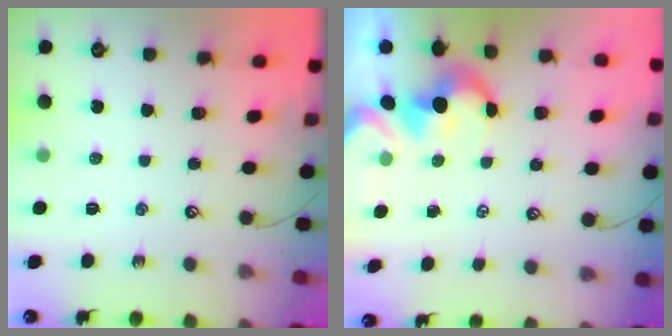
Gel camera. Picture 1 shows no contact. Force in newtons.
{"total": 1.7, "press": 1.4, "slide": 1.0}